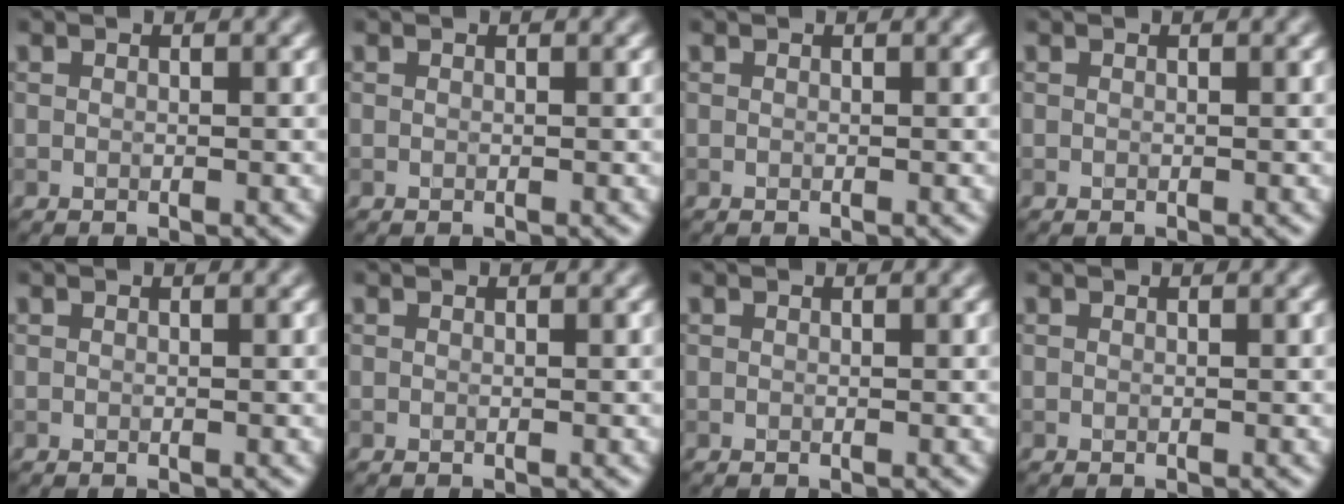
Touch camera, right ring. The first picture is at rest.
{"total": 0.0}
{"total": 0.0}
{"total": 0.0}
{"total": 0.0}
{"total": 0.0}
{"total": 0.0}
{"total": 0.0}